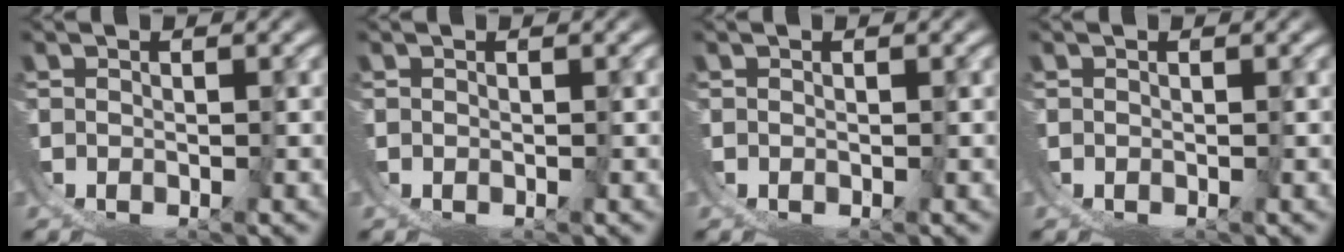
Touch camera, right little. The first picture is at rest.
{"total": 0.0}
{"total": 0.0}
{"total": 0.0}